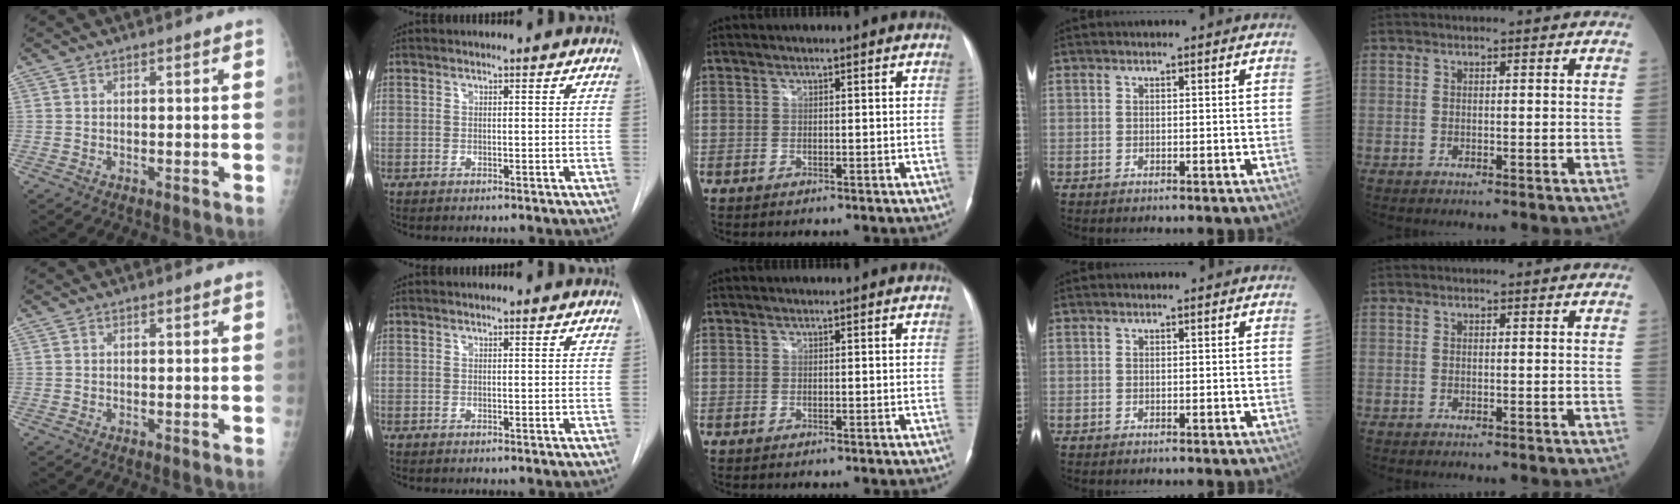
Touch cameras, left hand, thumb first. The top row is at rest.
{}